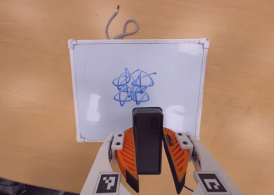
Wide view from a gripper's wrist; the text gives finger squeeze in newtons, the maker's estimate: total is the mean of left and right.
{"total": 5.8, "left": 5.0, "right": 6.7}